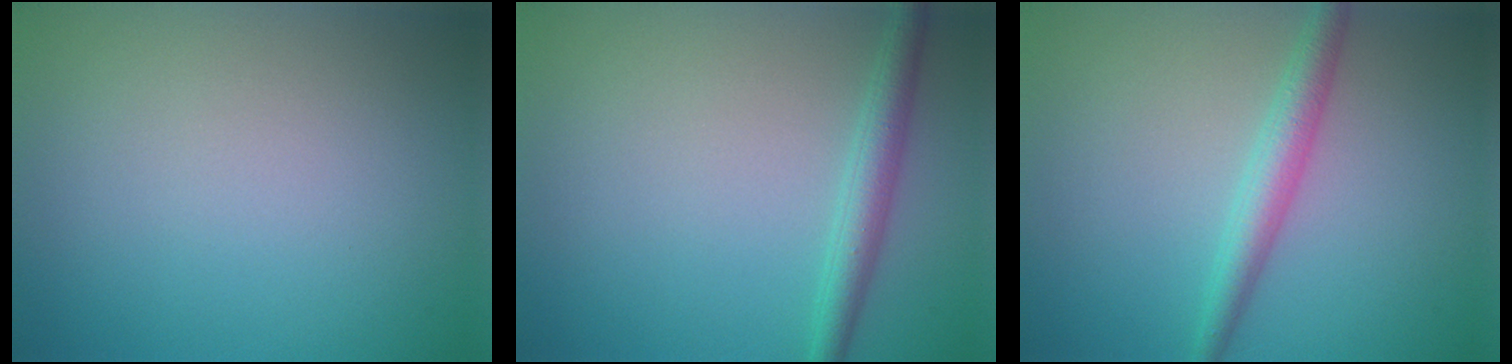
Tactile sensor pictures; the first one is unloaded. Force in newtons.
{"total": 2.6, "press": 2.6, "slide": 0.0}
{"total": 2.9, "press": 2.9, "slide": 0.1}